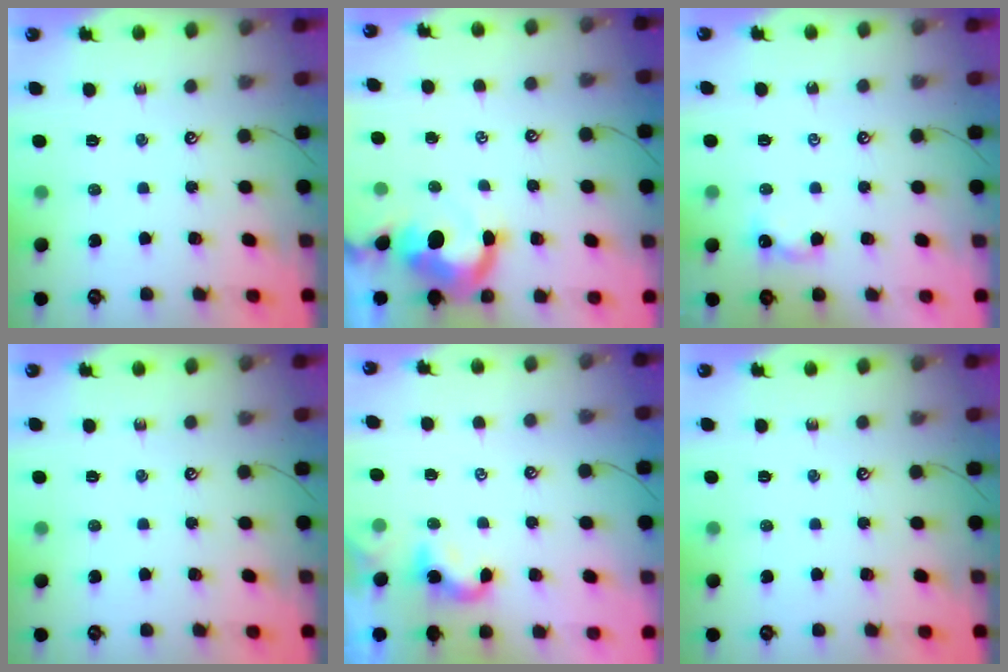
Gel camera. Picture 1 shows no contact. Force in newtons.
{"total": 3.6, "press": 3.4, "slide": 1.2}
{"total": 3.4, "press": 3.4, "slide": 0.4}
{"total": 0.0}
{"total": 2.9, "press": 2.9, "slide": 0.2}
{"total": 0.0}